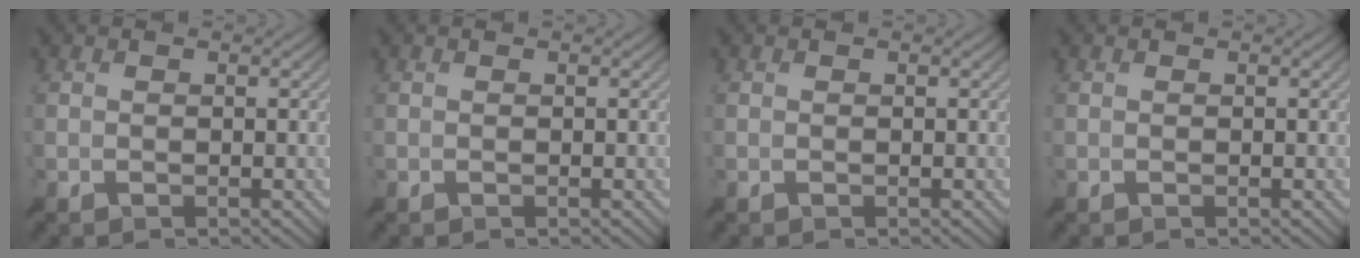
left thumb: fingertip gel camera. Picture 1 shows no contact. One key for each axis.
{"total": 0.0}
{"total": 0.0}
{"total": 0.0}